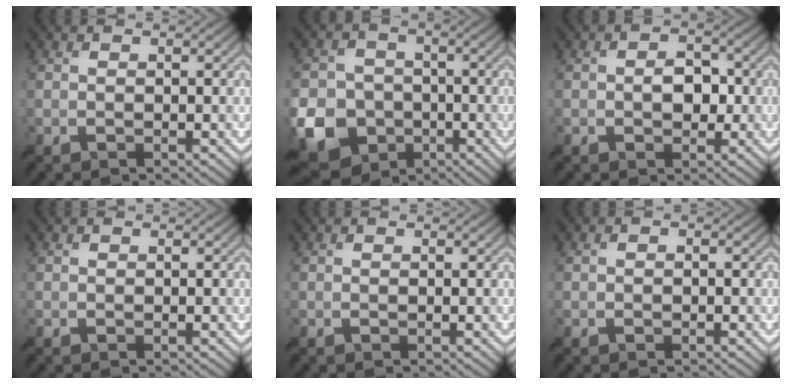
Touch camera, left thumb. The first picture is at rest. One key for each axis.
{"total": 10.9, "fx": -4.1, "fy": 8.7, "fz": 4.9, "tx": -0.138, "ty": -0.037, "tz": -0.085}
{"total": 3.1, "fx": -0.4, "fy": 2.1, "fz": 2.3, "tx": -0.040, "ty": 0.000, "tz": -0.011}
{"total": 0.0}
{"total": 0.0}
{"total": 0.8, "fx": -0.4, "fy": 0.6, "fz": 0.3, "tx": -0.004, "ty": -0.001, "tz": -0.009}